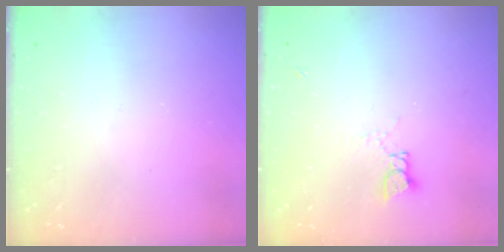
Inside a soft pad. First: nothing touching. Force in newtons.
{"total": 3.1, "press": 3.1, "slide": 0.2}